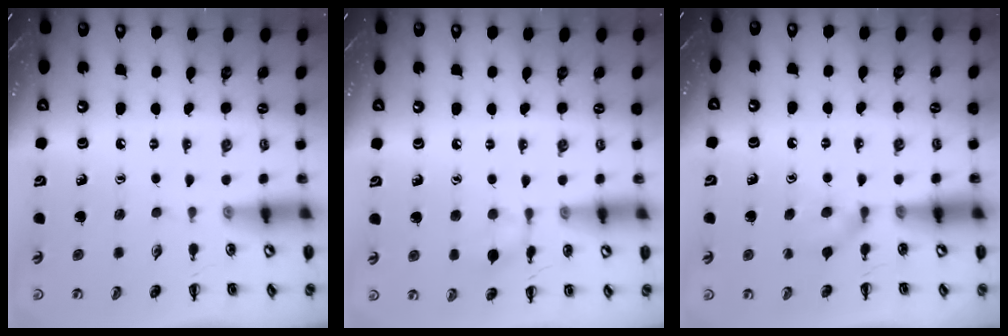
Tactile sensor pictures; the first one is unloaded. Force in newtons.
{"total": 7.1, "press": 6.9, "slide": 1.9}
{"total": 5.3, "press": 5.0, "slide": 1.6}